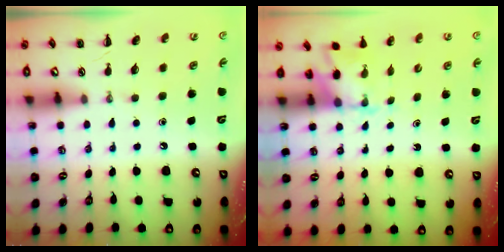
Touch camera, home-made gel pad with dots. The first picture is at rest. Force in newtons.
{"total": 2.2, "press": 2.1, "slide": 0.6}